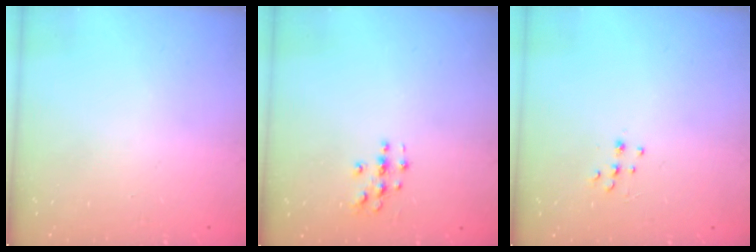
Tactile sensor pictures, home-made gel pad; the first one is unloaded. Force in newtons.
{"total": 3.0, "press": 3.0, "slide": 0.3}
{"total": 5.3, "press": 5.2, "slide": 0.7}